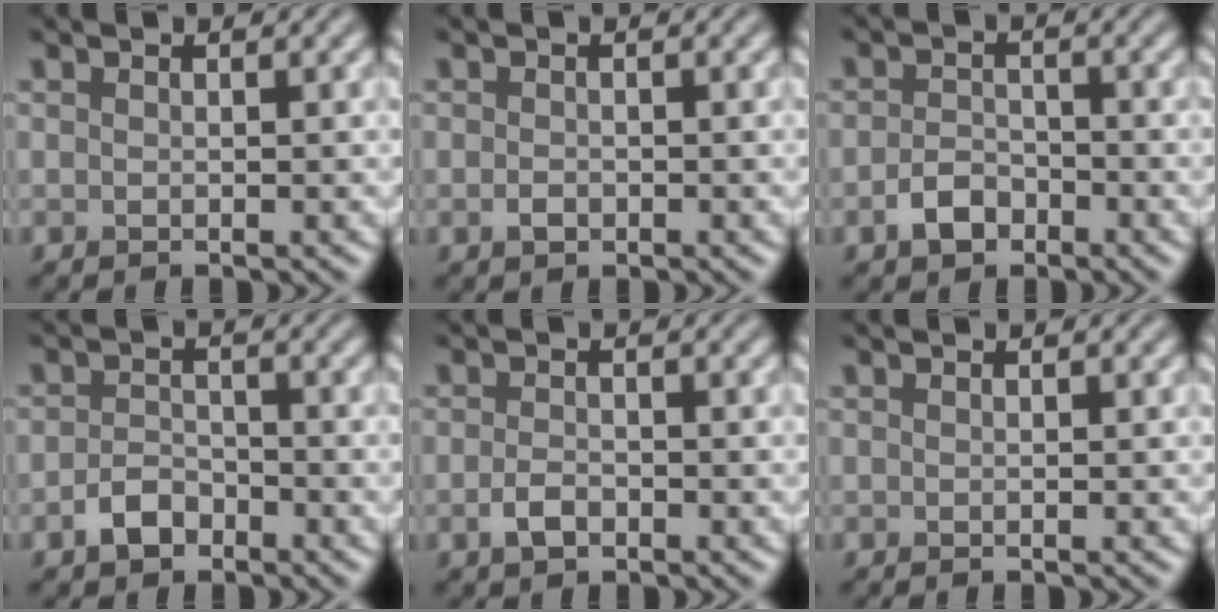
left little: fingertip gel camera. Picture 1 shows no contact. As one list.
[{"total": 1.0, "force": [-0.5, 0.8, 0.5], "torque": [-0.010, -0.002, -0.012]}, {"total": 2.5, "force": [-1.5, 1.6, 1.1], "torque": [-0.018, 0.004, -0.034]}, {"total": 2.4, "force": [-1.6, 1.5, 1.0], "torque": [-0.016, 0.006, -0.036]}, {"total": 1.6, "force": [-0.8, 0.9, 1.0], "torque": [-0.022, -0.001, -0.020]}, {"total": 0.0}]